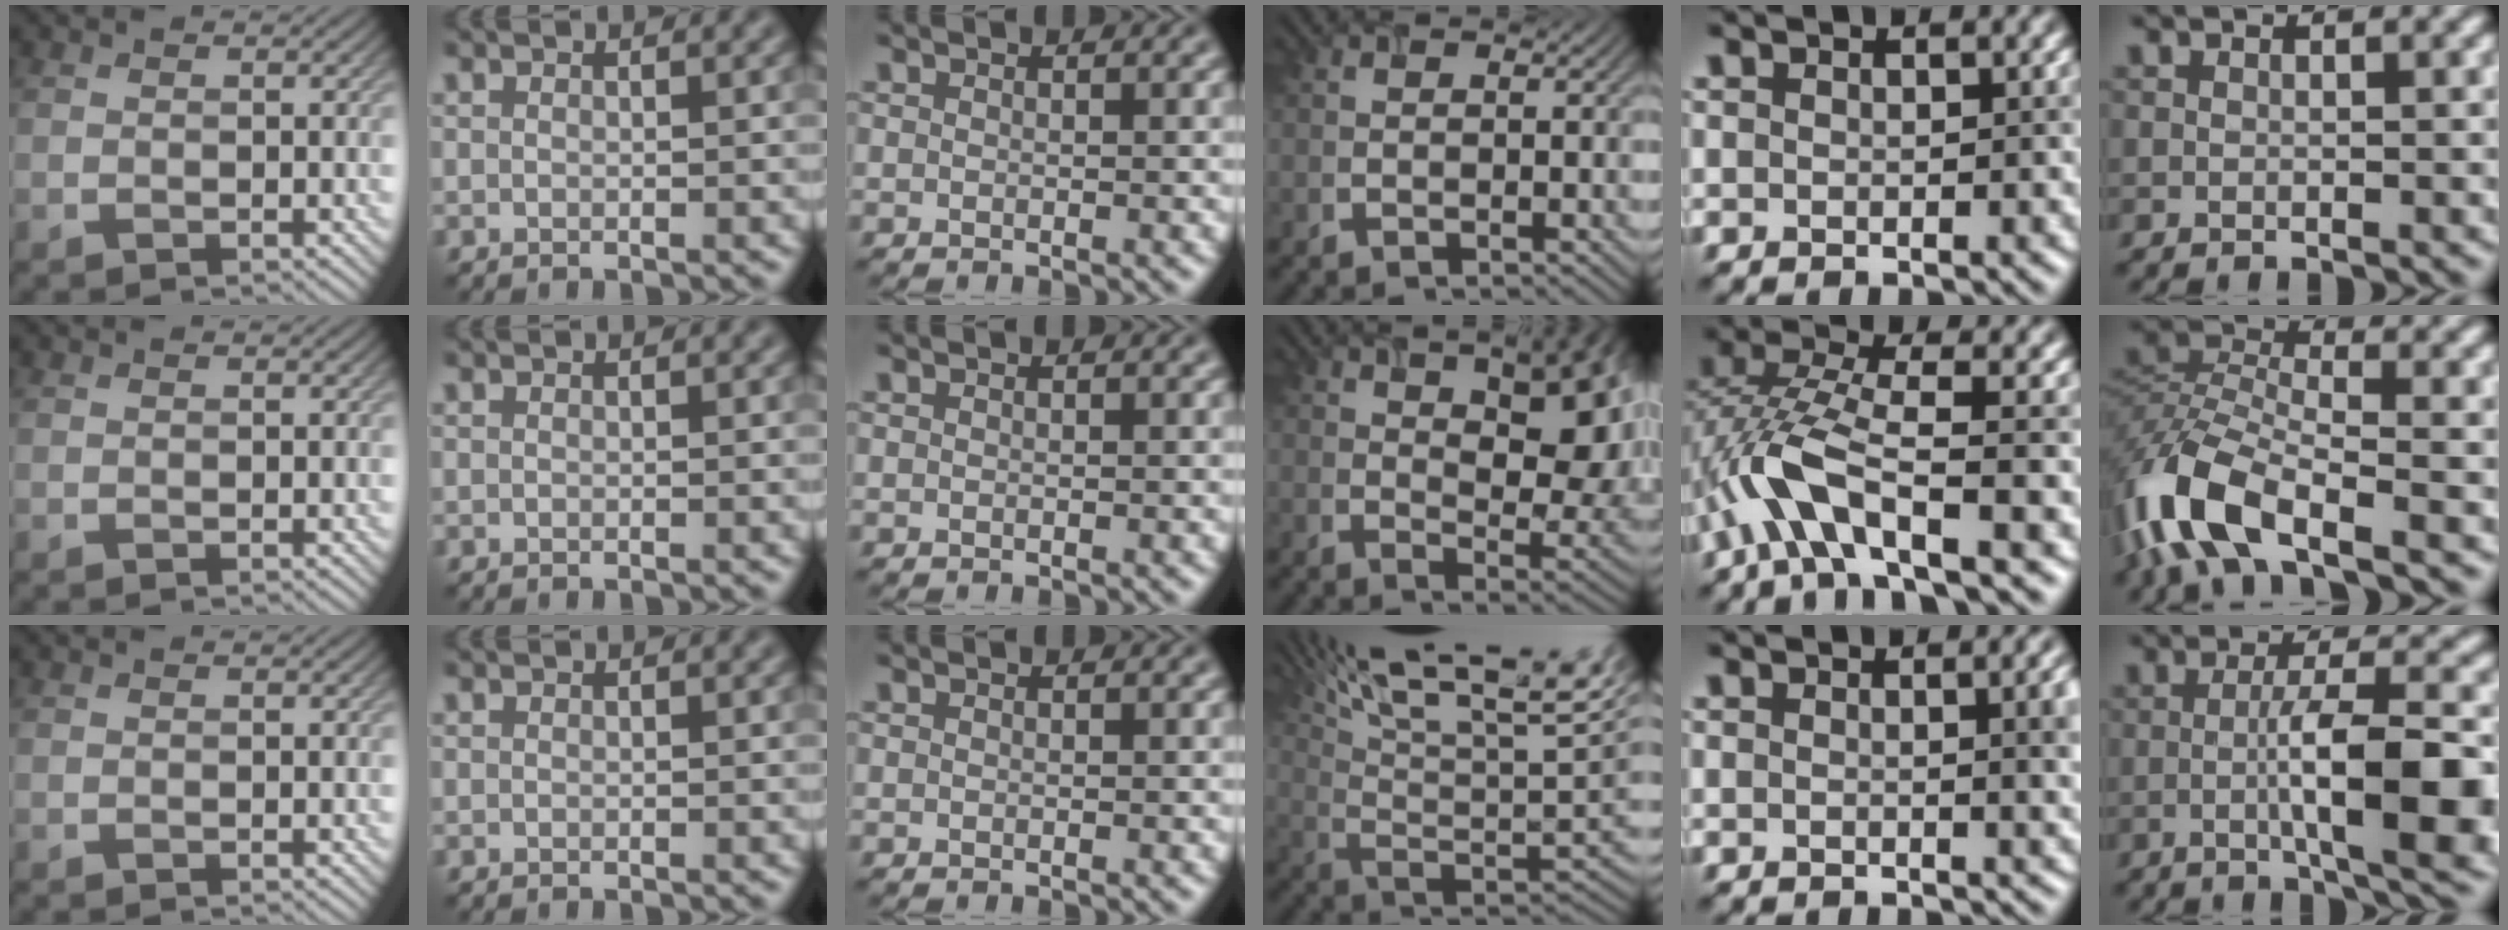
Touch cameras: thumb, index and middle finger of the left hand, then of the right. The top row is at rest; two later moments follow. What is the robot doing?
{"motion": "screw", "object": "timer"}